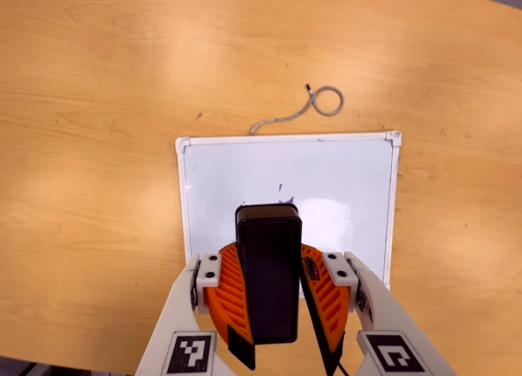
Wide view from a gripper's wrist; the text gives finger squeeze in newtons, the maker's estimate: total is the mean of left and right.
{"total": 11.2, "left": 10.9, "right": 11.5}